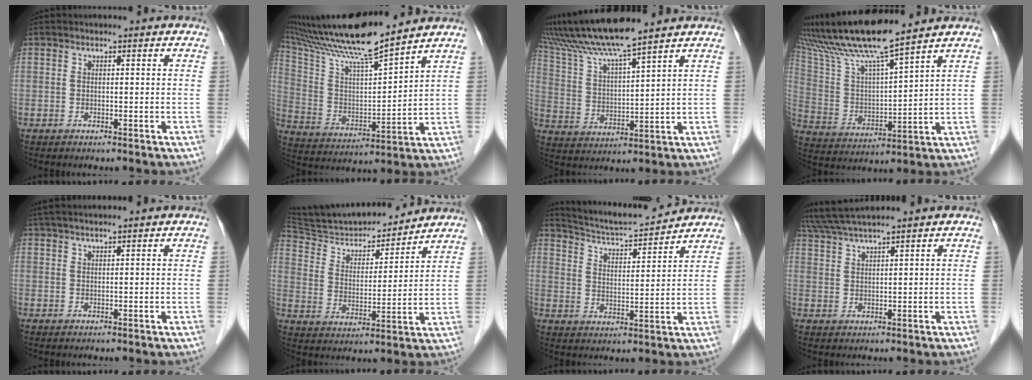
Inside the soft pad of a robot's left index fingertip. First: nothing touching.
{"total": 16.2, "force": [14.0, -0.6, 8.1], "torque": [-0.155, 0.001, 0.255]}
{"total": 10.8, "force": [8.9, -1.2, 6.1], "torque": [-0.122, 0.010, 0.171]}
{"total": 13.9, "force": [11.2, -0.4, 8.4], "torque": [-0.160, 0.005, 0.213]}
{"total": 4.0, "force": [2.9, -0.3, 2.7], "torque": [-0.040, 0.031, 0.052]}
{"total": 14.5, "force": [13.6, 2.4, 4.5], "torque": [-0.074, -0.003, 0.226]}
{"total": 9.4, "force": [9.1, -0.2, 2.2], "torque": [-0.045, 0.002, 0.149]}
{"total": 6.1, "force": [5.0, -1.4, 3.2], "torque": [-0.059, 0.026, 0.092]}